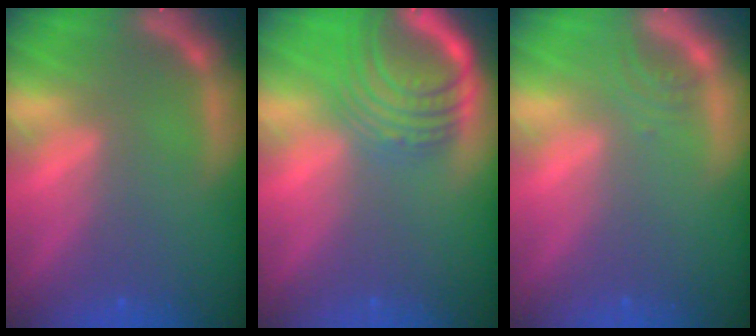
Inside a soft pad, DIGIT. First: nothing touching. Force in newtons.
{"total": 8.5}
{"total": 1.4}